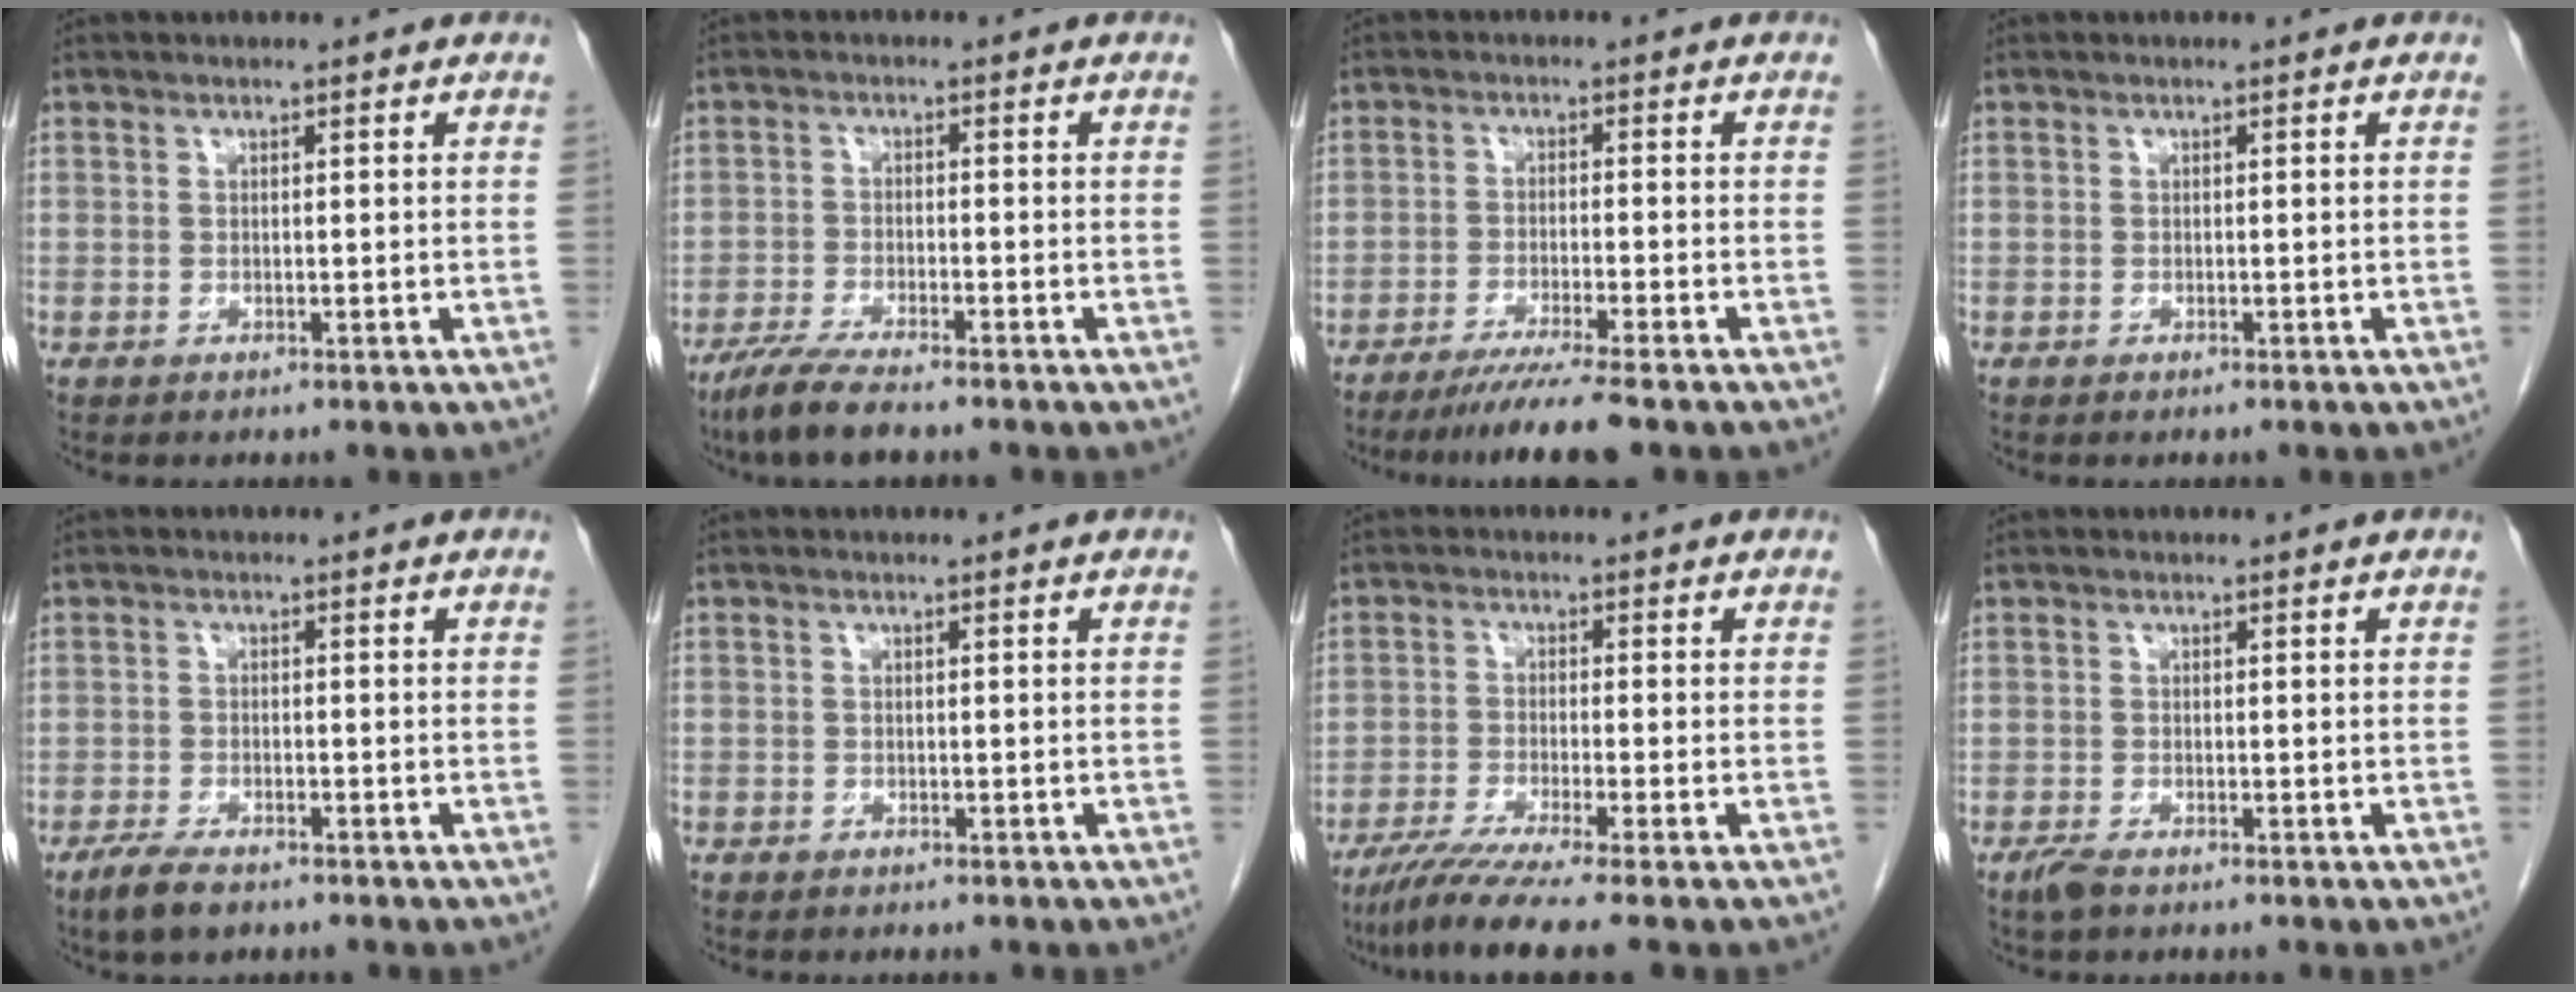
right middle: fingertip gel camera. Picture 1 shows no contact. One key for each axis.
{"total": 6.6, "fx": -5.2, "fy": 0.6, "fz": 4.1, "tx": -0.078, "ty": -0.019, "tz": -0.090}
{"total": 7.4, "fx": -5.9, "fy": -1.2, "fz": 4.3, "tx": -0.063, "ty": -0.024, "tz": -0.097}
{"total": 0.0}
{"total": 4.4, "fx": -3.2, "fy": 1.2, "fz": 2.8, "tx": -0.059, "ty": -0.008, "tz": -0.055}
{"total": 0.9, "fx": -0.7, "fy": 0.6, "fz": 0.1, "tx": -0.002, "ty": 0.003, "tz": -0.011}
{"total": 7.9, "fx": -6.2, "fy": -1.4, "fz": 4.7, "tx": -0.076, "ty": -0.030, "tz": -0.105}
{"total": 1.9, "fx": -1.4, "fy": 0.5, "fz": 1.2, "tx": -0.033, "ty": -0.005, "tz": -0.027}